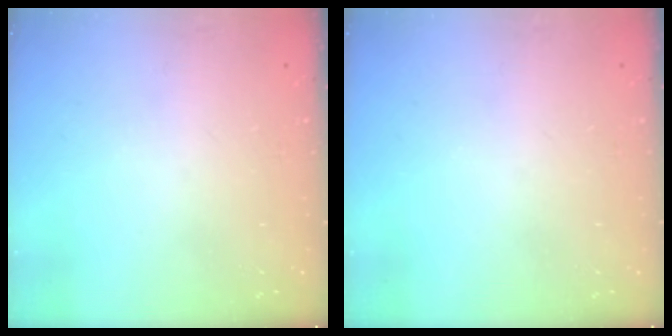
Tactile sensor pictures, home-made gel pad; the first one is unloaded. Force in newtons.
{"total": 0.0}